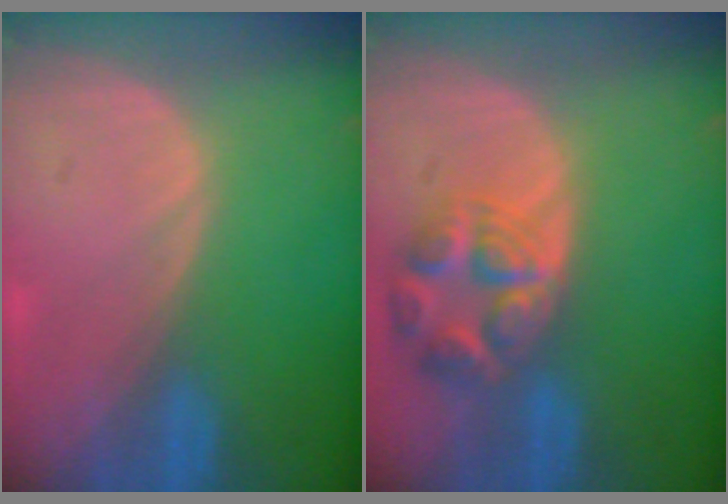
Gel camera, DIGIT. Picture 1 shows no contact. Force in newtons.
{"total": 7.7, "press": 6.9, "slide": 3.4}